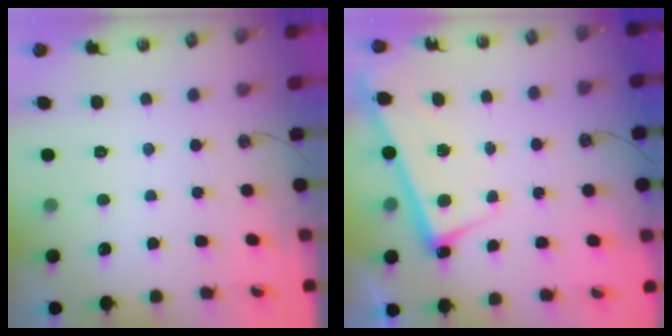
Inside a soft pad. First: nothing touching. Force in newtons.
{"total": 2.7, "press": 2.6, "slide": 0.5}